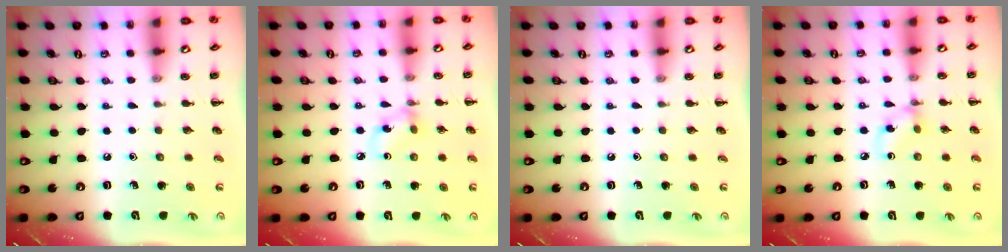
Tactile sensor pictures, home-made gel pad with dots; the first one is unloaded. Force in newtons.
{"total": 3.7, "press": 3.7, "slide": 0.7}
{"total": 0.0}
{"total": 3.7, "press": 3.7, "slide": 0.4}